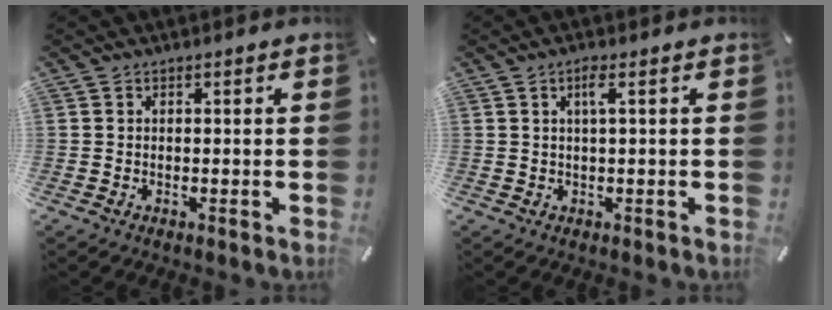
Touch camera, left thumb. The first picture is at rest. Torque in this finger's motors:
{"motor_torque": [0.04, 0.05, 0.00, 0.00, 0.07]}